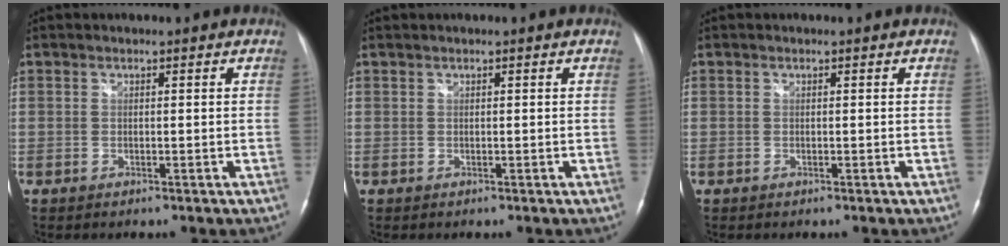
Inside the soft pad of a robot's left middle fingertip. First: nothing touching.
{"total": 0.0}
{"total": 0.0}